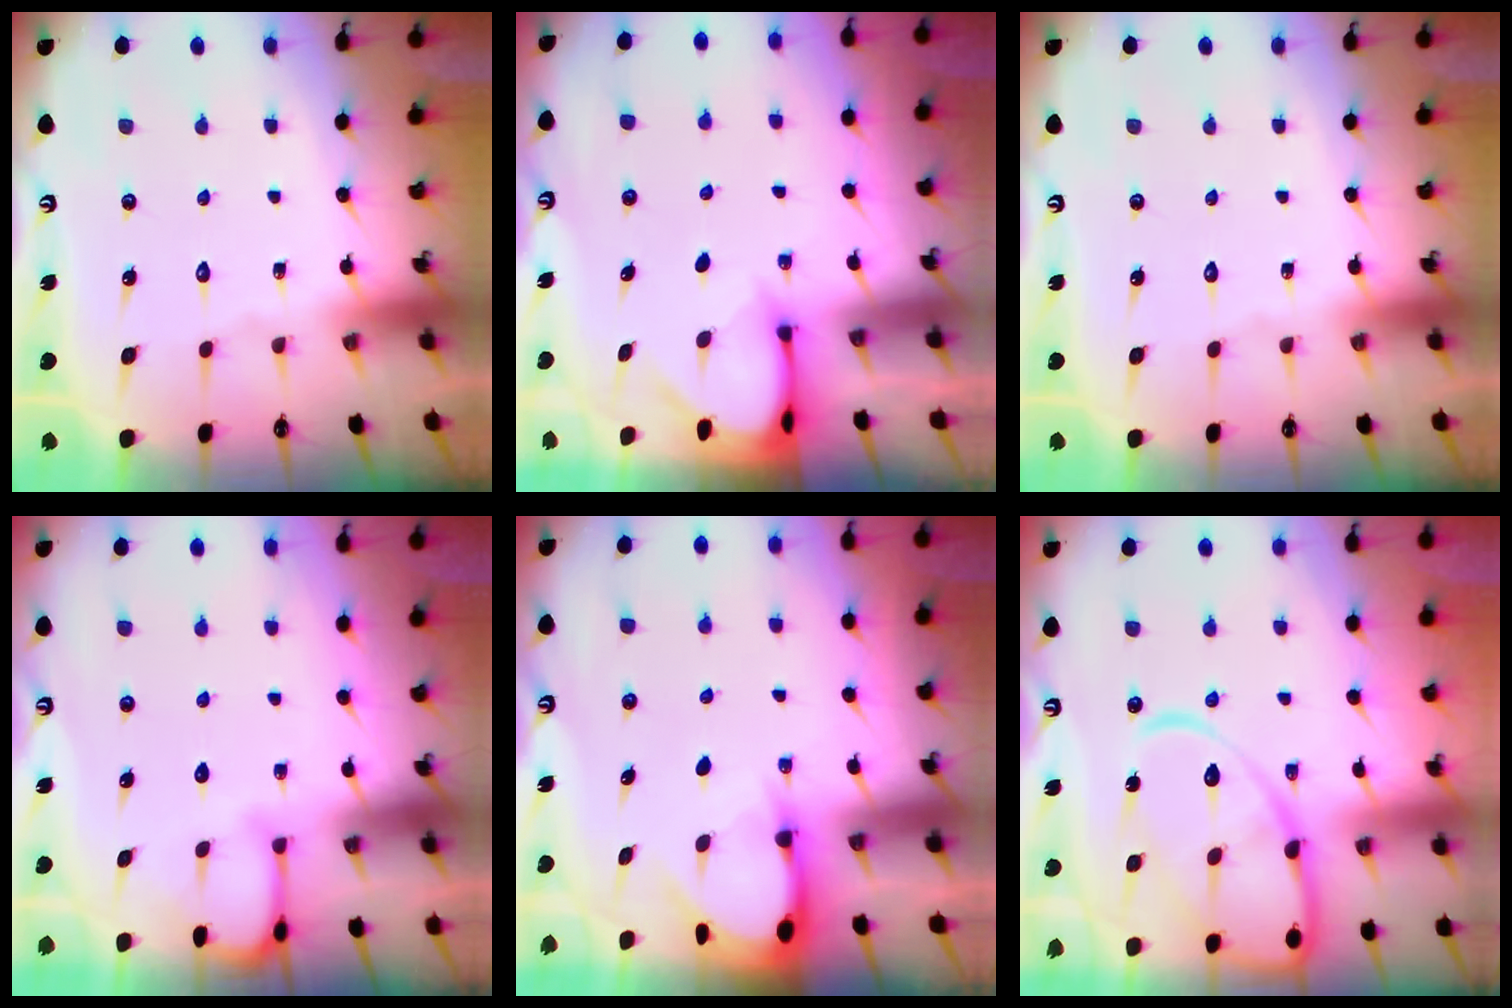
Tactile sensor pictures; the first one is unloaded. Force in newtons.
{"total": 2.9, "press": 2.9, "slide": 0.3}
{"total": 0.0}
{"total": 2.8, "press": 2.8, "slide": 0.1}
{"total": 3.0, "press": 2.9, "slide": 0.2}
{"total": 15.9, "press": 15.9, "slide": 1.5}